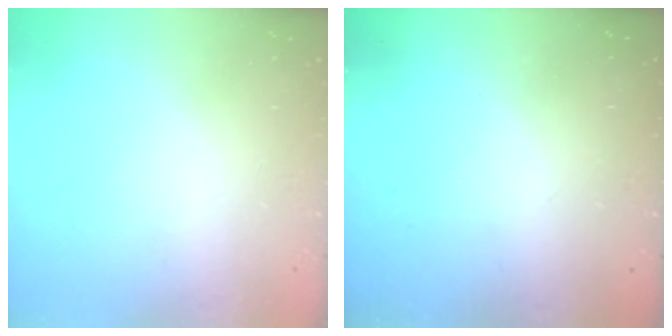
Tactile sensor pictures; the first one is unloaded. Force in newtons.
{"total": 3.2, "press": 3.2, "slide": 0.1}